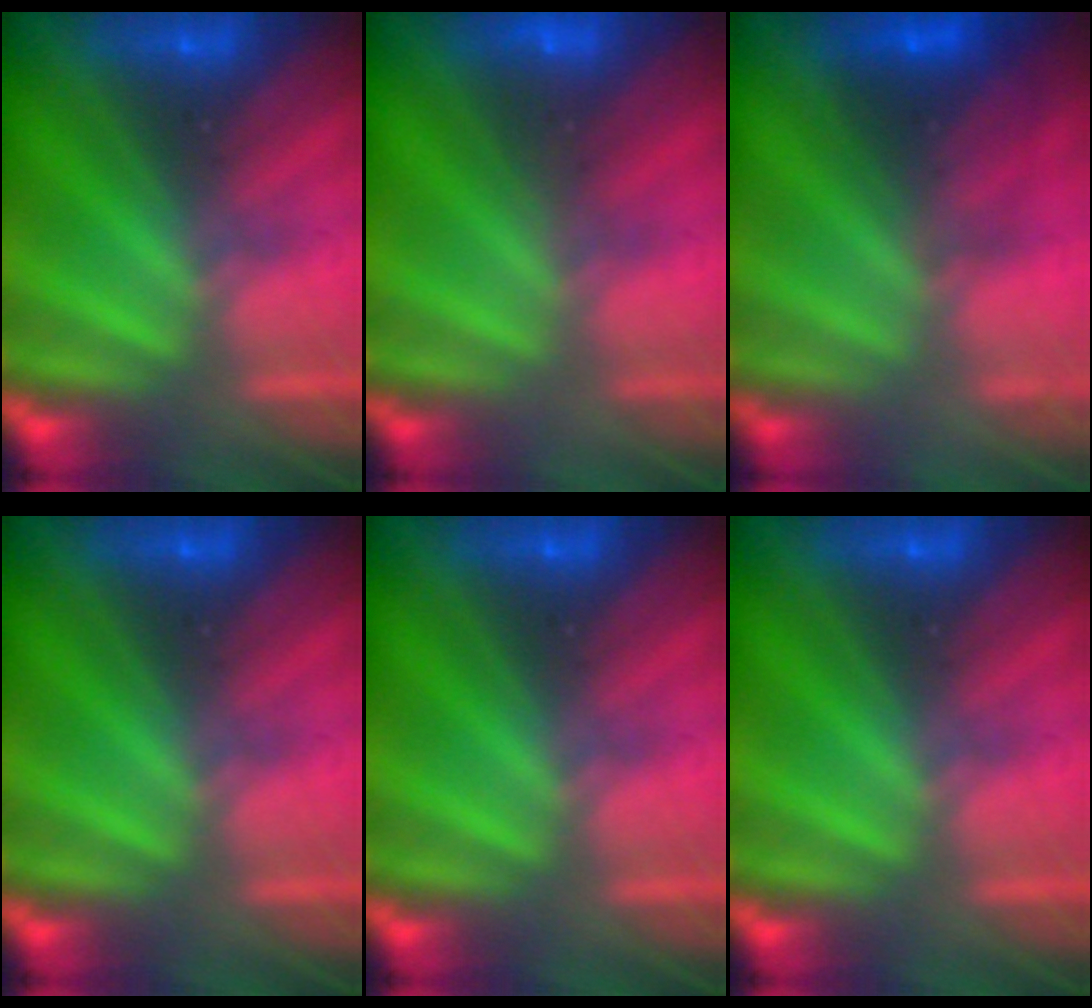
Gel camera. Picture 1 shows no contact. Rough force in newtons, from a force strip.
{"total": 3.0}
{"total": 2.8}
{"total": 0.0}
{"total": 0.0}
{"total": 0.0}